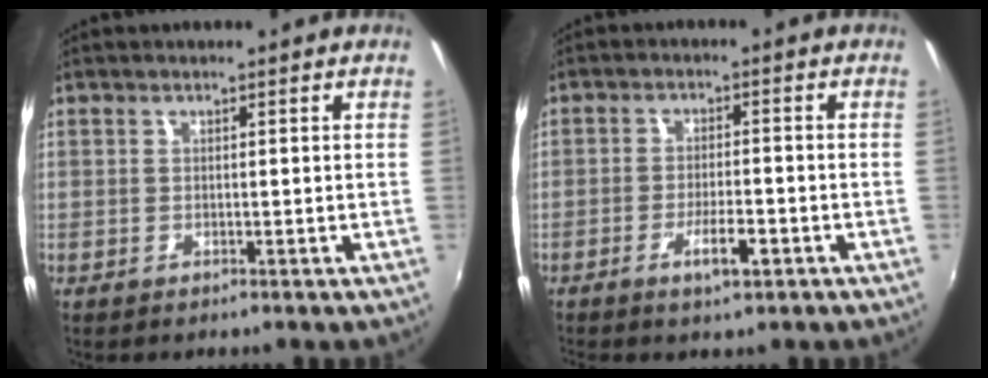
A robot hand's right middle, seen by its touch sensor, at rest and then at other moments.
{"total": 4.7, "force": [-2.7, 1.1, 3.8], "torque": [-0.078, -0.004, -0.043]}